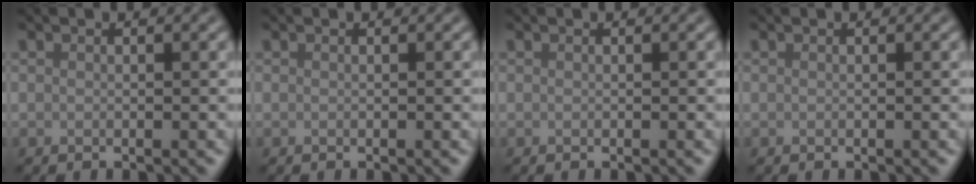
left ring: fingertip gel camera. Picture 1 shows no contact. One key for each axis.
{"total": 0.0}
{"total": 0.0}
{"total": 0.0}